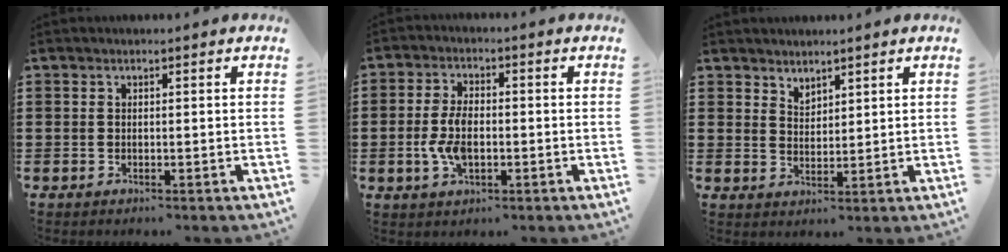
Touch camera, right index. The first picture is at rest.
{"total": 5.6, "force": [-0.9, 3.0, 4.6], "torque": [-0.113, -0.004, -0.022]}
{"total": 2.6, "force": [2.4, 0.8, -0.3], "torque": [-0.001, -0.001, 0.047]}